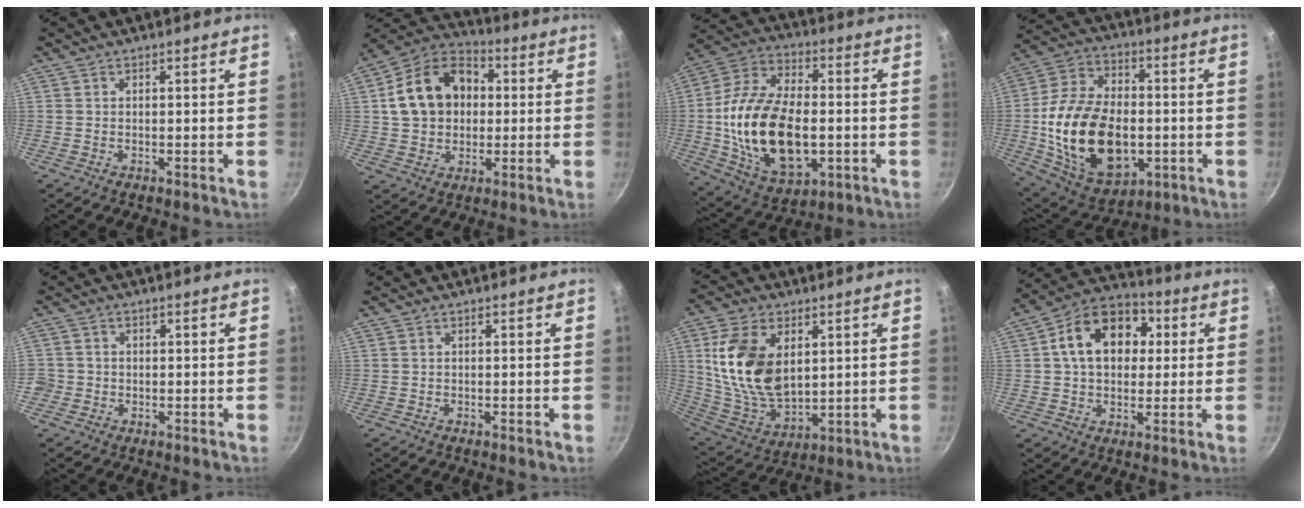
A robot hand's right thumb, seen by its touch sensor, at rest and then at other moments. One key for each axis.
{"total": 16.5, "fx": 2.1, "fy": 12.7, "fz": 10.2, "tx": -0.151, "ty": 0.031, "tz": 0.025}
{"total": 24.0, "fx": -2.3, "fy": 13.9, "fz": 19.4, "tx": -0.353, "ty": 0.018, "tz": -0.033}
{"total": 23.4, "fx": -2.9, "fy": 14.9, "fz": 17.8, "tx": -0.308, "ty": 0.016, "tz": -0.036}
{"total": 3.1, "fx": -0.9, "fy": 2.8, "fz": 0.9, "tx": -0.009, "ty": 0.011, "tz": -0.017}
{"total": 0.0}
{"total": 17.8, "fx": 4.3, "fy": 11.0, "fz": 13.3, "tx": -0.238, "ty": -0.028, "tz": 0.097}
{"total": 15.0, "fx": 2.8, "fy": 10.9, "fz": 9.9, "tx": -0.126, "ty": 0.025, "tz": 0.027}